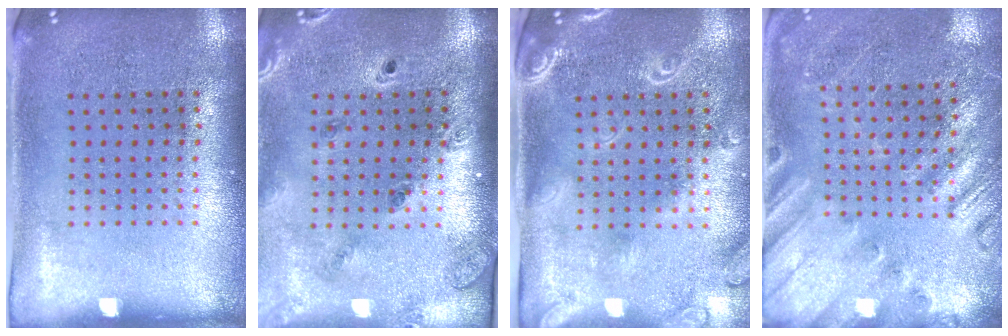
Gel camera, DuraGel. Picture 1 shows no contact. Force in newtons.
{"total": 1.4, "press": 1.4, "slide": 0.1}
{"total": 2.3, "press": 1.9, "slide": 1.2}
{"total": 2.3, "press": 2.1, "slide": 0.9}